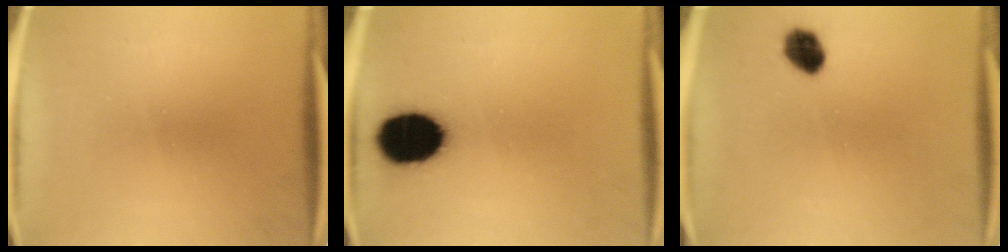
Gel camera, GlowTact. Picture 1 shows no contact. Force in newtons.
{"total": 15.9}
{"total": 5.5}